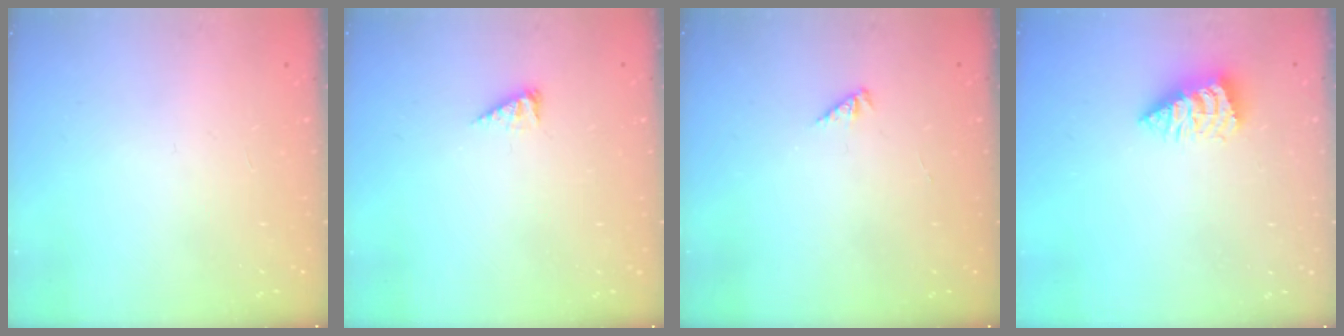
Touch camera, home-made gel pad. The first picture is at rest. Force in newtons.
{"total": 2.8, "press": 2.8, "slide": 0.4}
{"total": 0.0}
{"total": 2.6, "press": 2.6, "slide": 0.1}